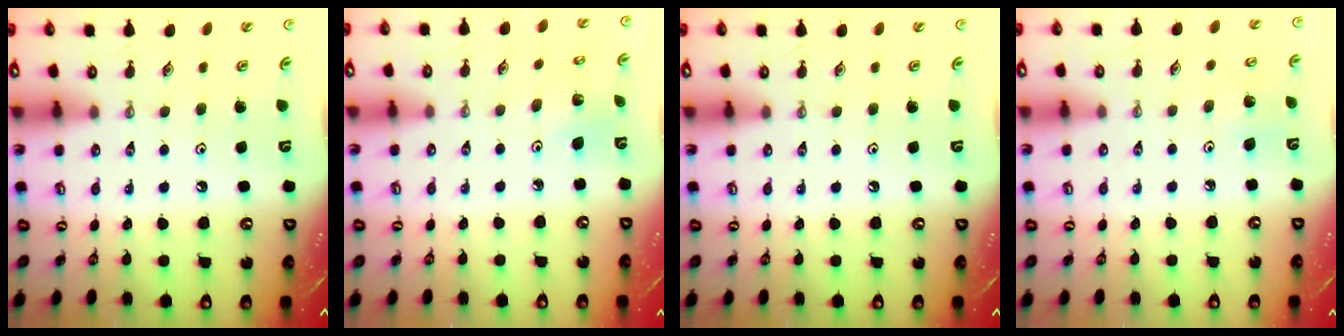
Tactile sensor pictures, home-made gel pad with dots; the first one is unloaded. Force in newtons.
{"total": 2.4, "press": 2.4, "slide": 0.2}
{"total": 0.0}
{"total": 3.8, "press": 3.8, "slide": 0.2}